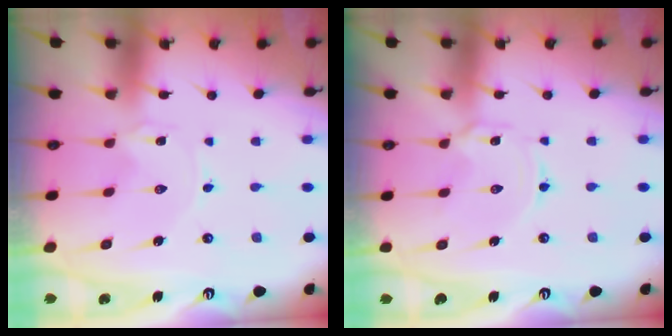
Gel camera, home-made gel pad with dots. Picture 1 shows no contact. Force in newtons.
{"total": 1.8, "press": 1.7, "slide": 0.1}